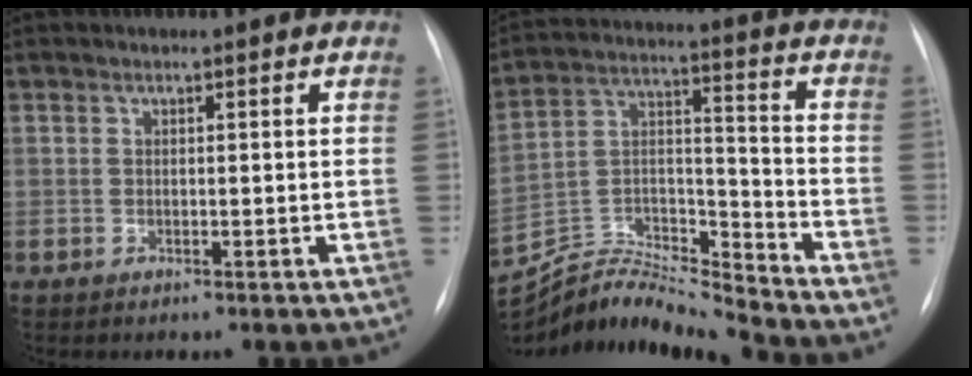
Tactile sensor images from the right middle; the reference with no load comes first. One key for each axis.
{"total": 14.8, "fx": -14.7, "fy": -1.4, "fz": 1.5, "tx": -0.029, "ty": 0.036, "tz": -0.271}